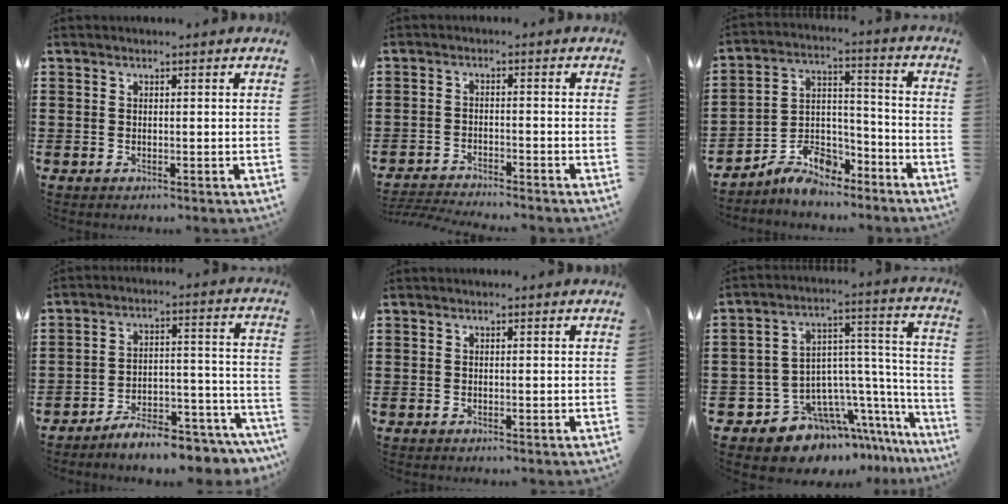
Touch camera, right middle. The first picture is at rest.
{"total": 2.9, "force": [-2.9, 0.0, 0.3], "torque": [-0.008, 0.000, -0.062]}
{"total": 8.1, "force": [-7.4, 2.6, 2.0], "torque": [-0.031, 0.023, -0.142]}
{"total": 7.0, "force": [-6.7, 0.4, 1.8], "torque": [-0.022, 0.017, -0.125]}
{"total": 0.0}
{"total": 10.0, "force": [-7.5, 6.0, 2.8], "torque": [-0.073, 0.000, -0.137]}